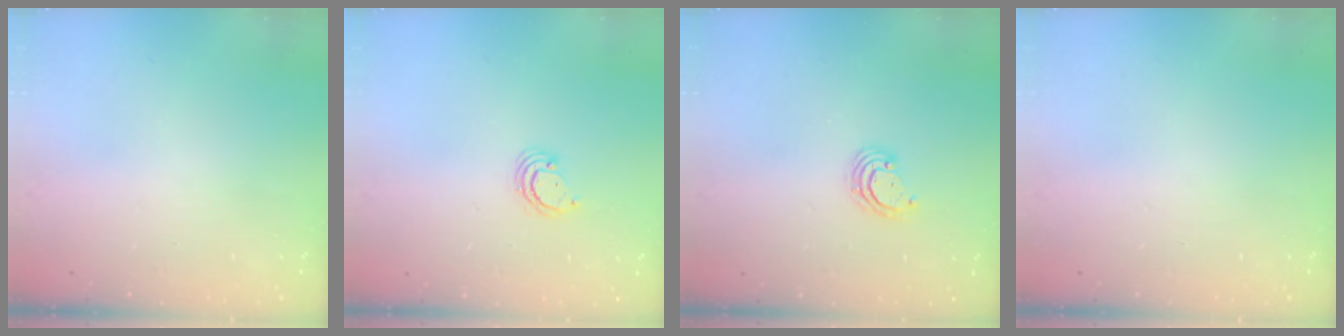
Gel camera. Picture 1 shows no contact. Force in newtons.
{"total": 2.7, "press": 2.7, "slide": 0.2}
{"total": 3.9, "press": 3.8, "slide": 0.4}
{"total": 0.0}